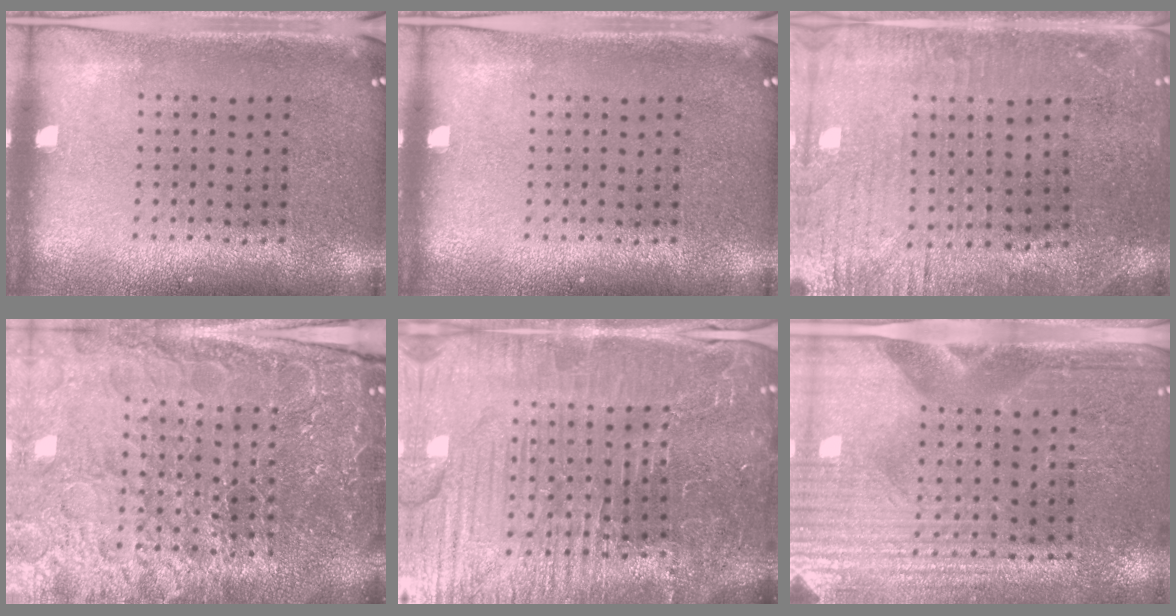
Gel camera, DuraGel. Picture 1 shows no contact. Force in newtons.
{"total": 0.0}
{"total": 0.9, "press": 0.7, "slide": 0.6}
{"total": 5.5, "press": 5.0, "slide": 2.3}
{"total": 6.3, "press": 5.7, "slide": 2.7}
{"total": 3.5, "press": 3.3, "slide": 1.1}